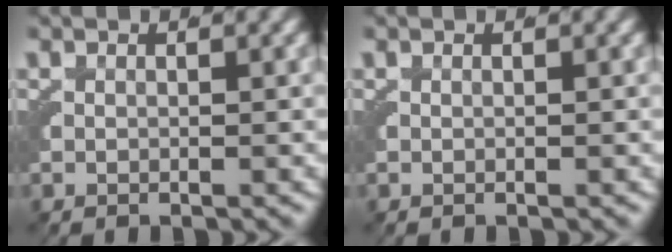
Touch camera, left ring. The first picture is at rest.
{"total": 0.0}